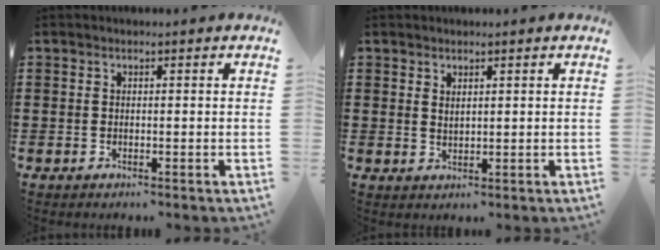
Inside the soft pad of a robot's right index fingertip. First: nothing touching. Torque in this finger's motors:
{"motor_torque": [-0.63, 0.66, 0.00, 0.00]}